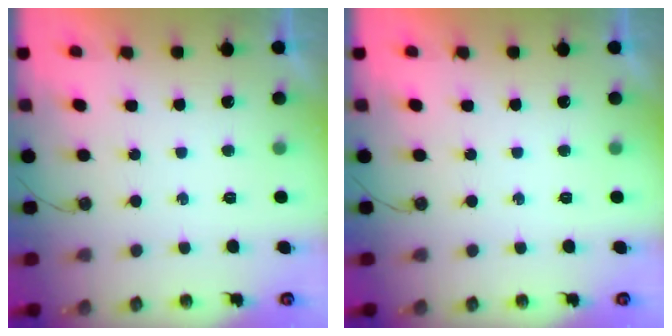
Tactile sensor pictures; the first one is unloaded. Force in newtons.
{"total": 0.0}